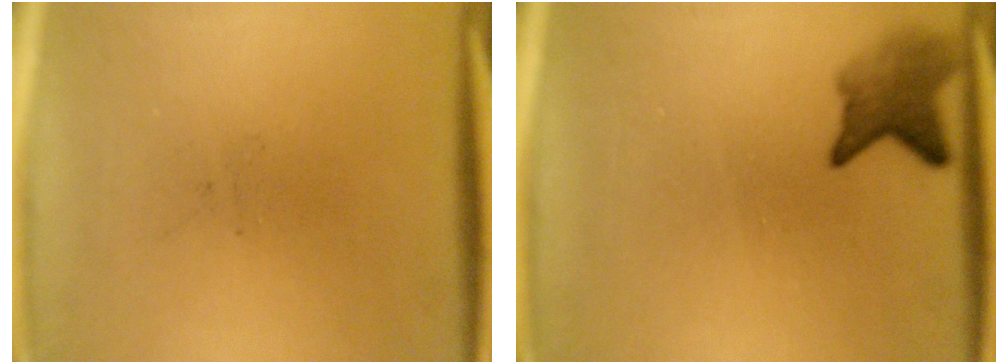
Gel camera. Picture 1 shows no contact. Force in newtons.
{"total": 4.1}